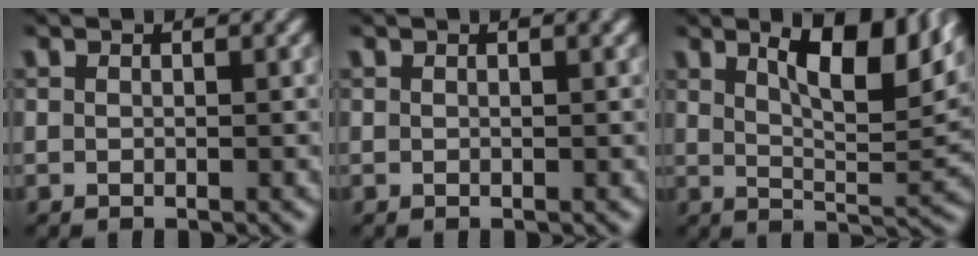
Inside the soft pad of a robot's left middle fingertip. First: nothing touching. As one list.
[{"total": 1.0, "force": [0.5, 0.2, 0.8], "torque": [-0.010, 0.007, 0.007]}, {"total": 7.2, "force": [3.6, 2.0, 5.9], "torque": [-0.090, 0.000, 0.060]}]